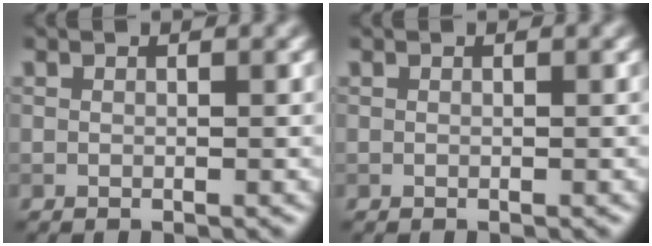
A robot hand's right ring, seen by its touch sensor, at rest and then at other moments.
{"total": 0.0}